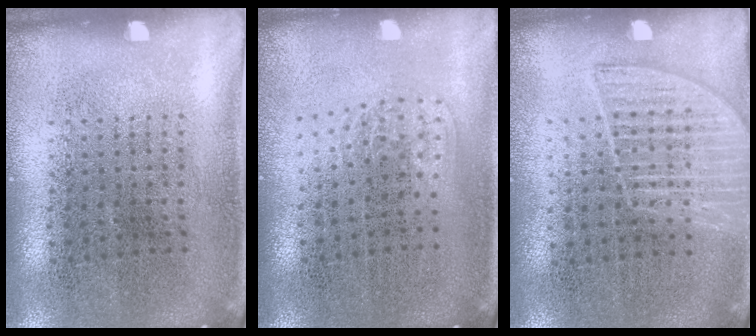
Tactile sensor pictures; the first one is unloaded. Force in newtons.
{"total": 1.0, "press": 0.7, "slide": 0.8}
{"total": 1.4, "press": 1.3, "slide": 0.6}